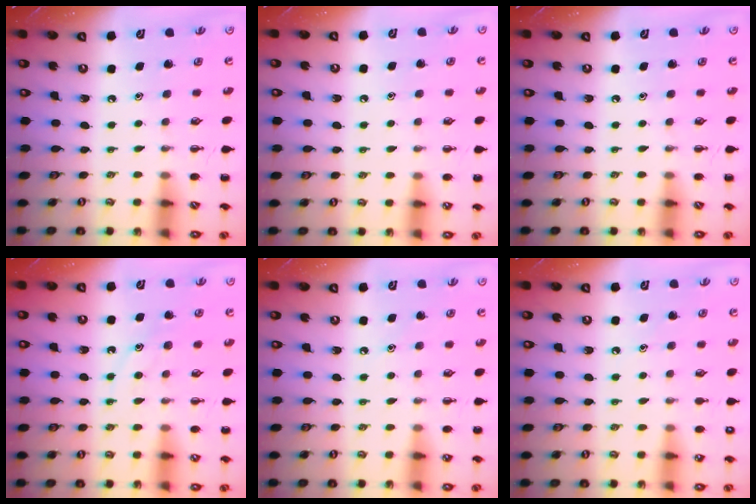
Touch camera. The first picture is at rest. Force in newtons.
{"total": 5.9, "press": 5.7, "slide": 1.6}
{"total": 0.0}
{"total": 10.6, "press": 10.5, "slide": 0.7}
{"total": 7.8, "press": 7.4, "slide": 2.6}
{"total": 8.1, "press": 7.8, "slide": 2.0}